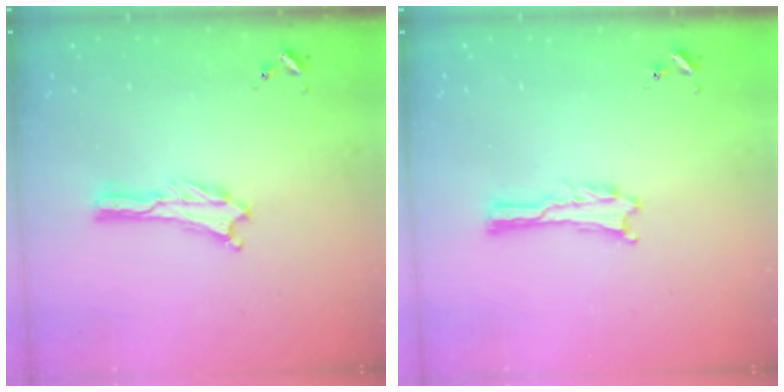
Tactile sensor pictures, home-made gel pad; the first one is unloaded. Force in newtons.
{"total": 0.0}